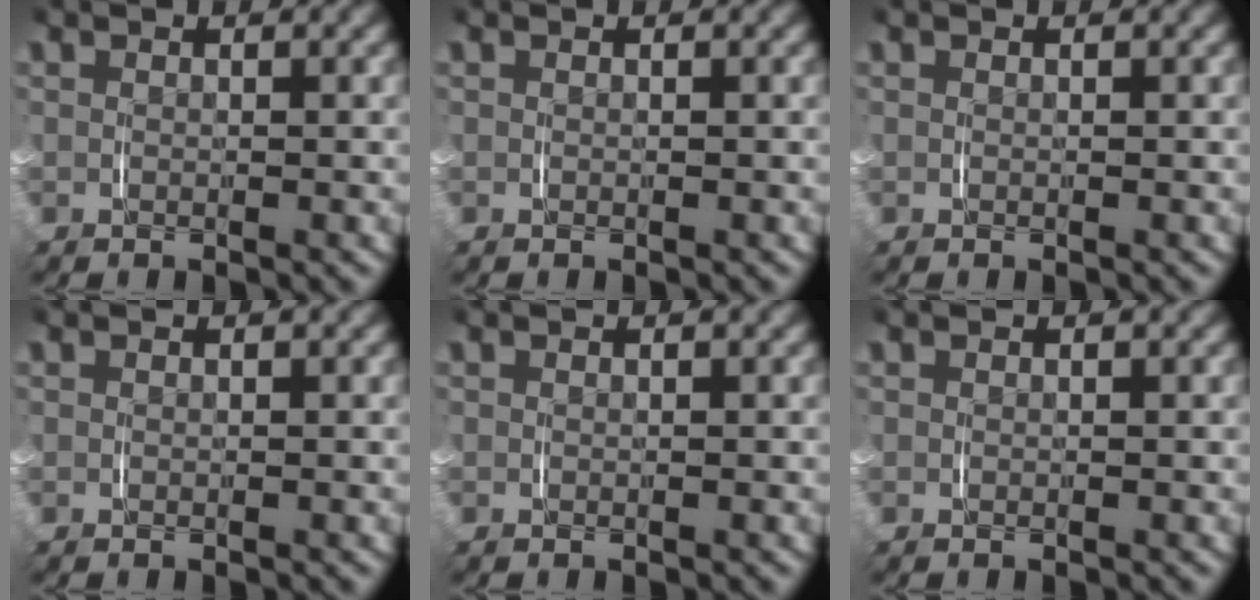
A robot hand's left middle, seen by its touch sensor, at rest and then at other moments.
{"total": 0.0}
{"total": 0.0}
{"total": 0.0}
{"total": 0.0}
{"total": 0.0}